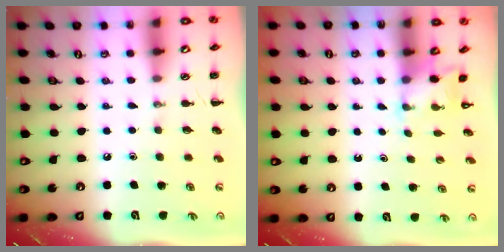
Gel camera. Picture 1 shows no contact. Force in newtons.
{"total": 2.0, "press": 2.0, "slide": 0.5}